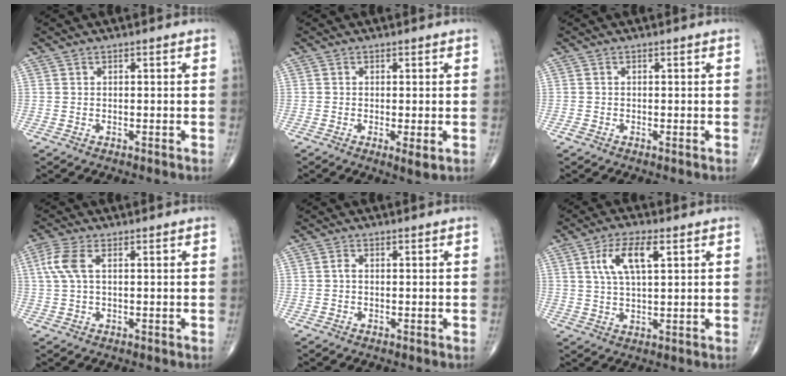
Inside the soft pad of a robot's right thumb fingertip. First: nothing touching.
{"total": 2.4, "force": [-0.5, 0.4, 2.3], "torque": [-0.043, -0.010, -0.010]}
{"total": 0.7, "force": [-0.4, 0.3, 0.5], "torque": [-0.010, -0.001, -0.007]}
{"total": 5.1, "force": [1.3, 2.2, 4.4], "torque": [-0.125, 0.017, 0.026]}
{"total": 0.7, "force": [-0.1, 0.4, 0.6], "torque": [-0.012, 0.000, -0.005]}
{"total": 8.1, "force": [3.0, 3.0, 6.9], "torque": [-0.134, -0.001, 0.058]}